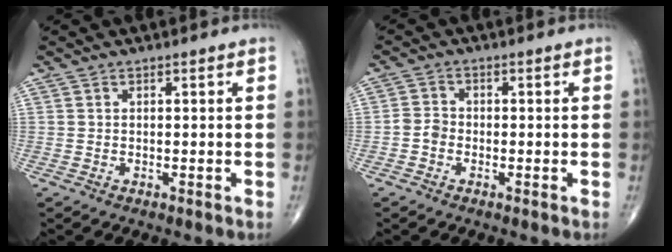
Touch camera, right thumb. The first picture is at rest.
{"total": 2.3, "force": [-0.9, 1.8, 1.1], "torque": [-0.014, 0.009, -0.024]}